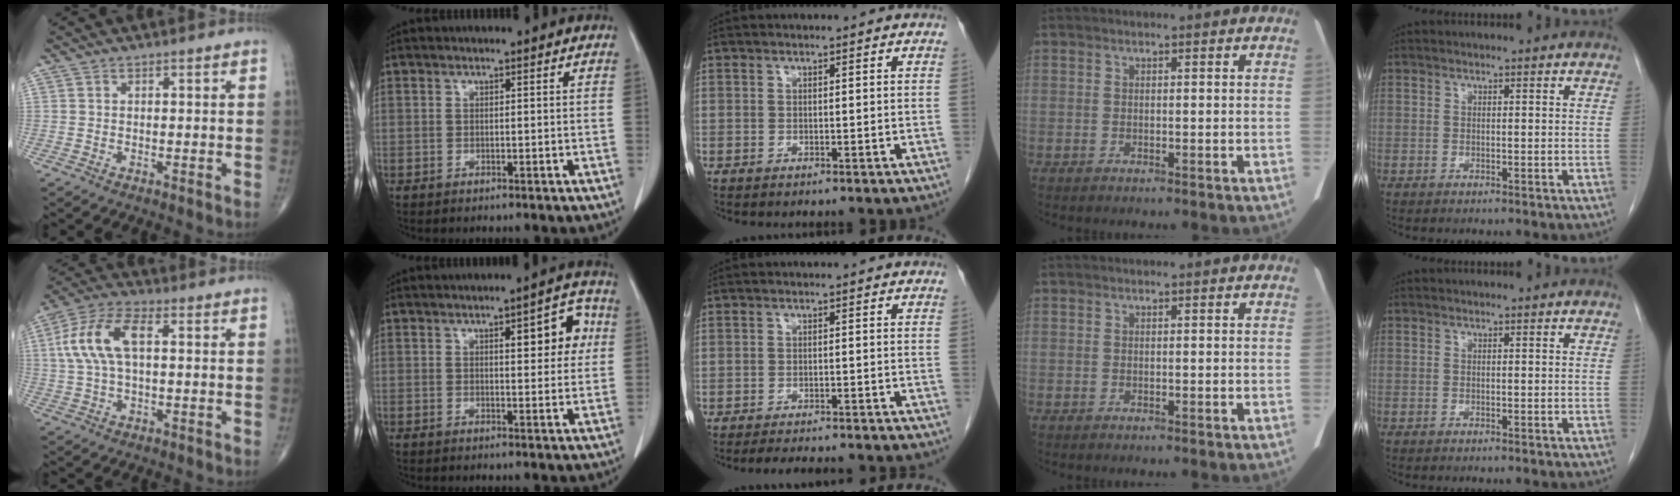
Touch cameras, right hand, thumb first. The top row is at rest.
{"thumb": {"total": 11.5, "force": [1.9, 5.6, 9.9], "torque": [-0.211, 0.028, 0.032]}, "index": {"total": 6.6, "force": [1.9, 2.2, 5.9], "torque": [-0.069, 0.014, 0.022]}, "middle": {"total": 9.8, "force": [-8.8, 1.5, 4.0], "torque": [-0.051, -0.010, -0.110]}}